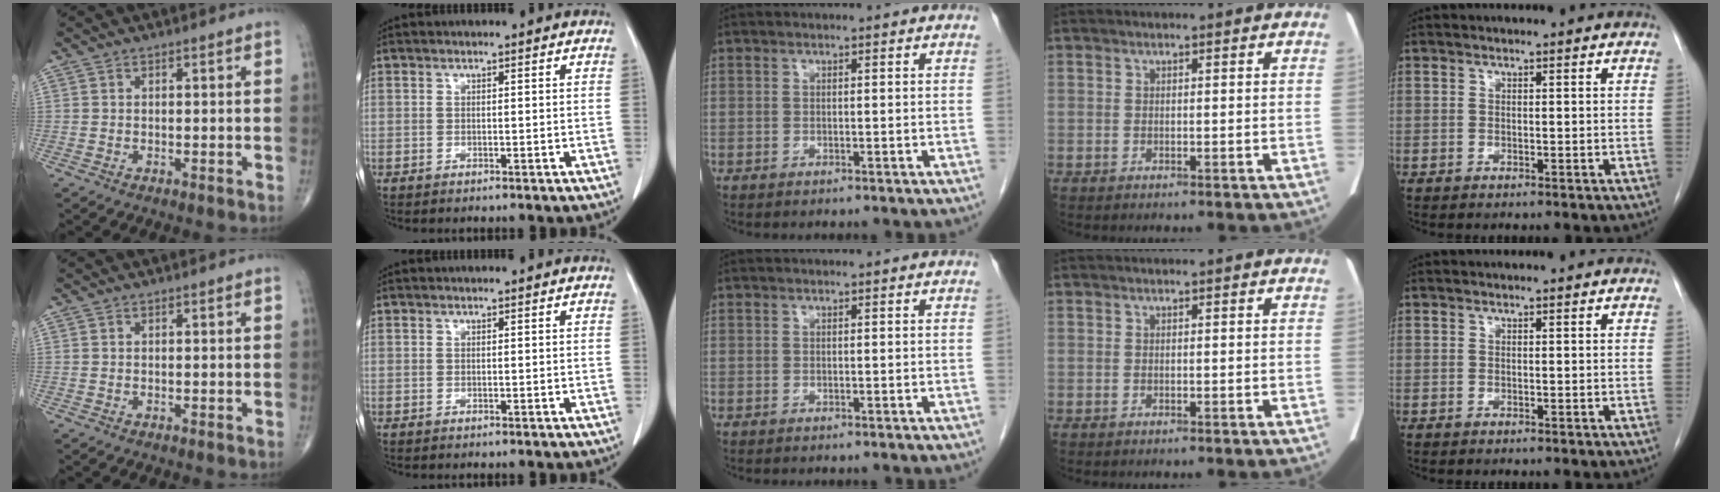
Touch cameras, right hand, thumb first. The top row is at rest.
{}